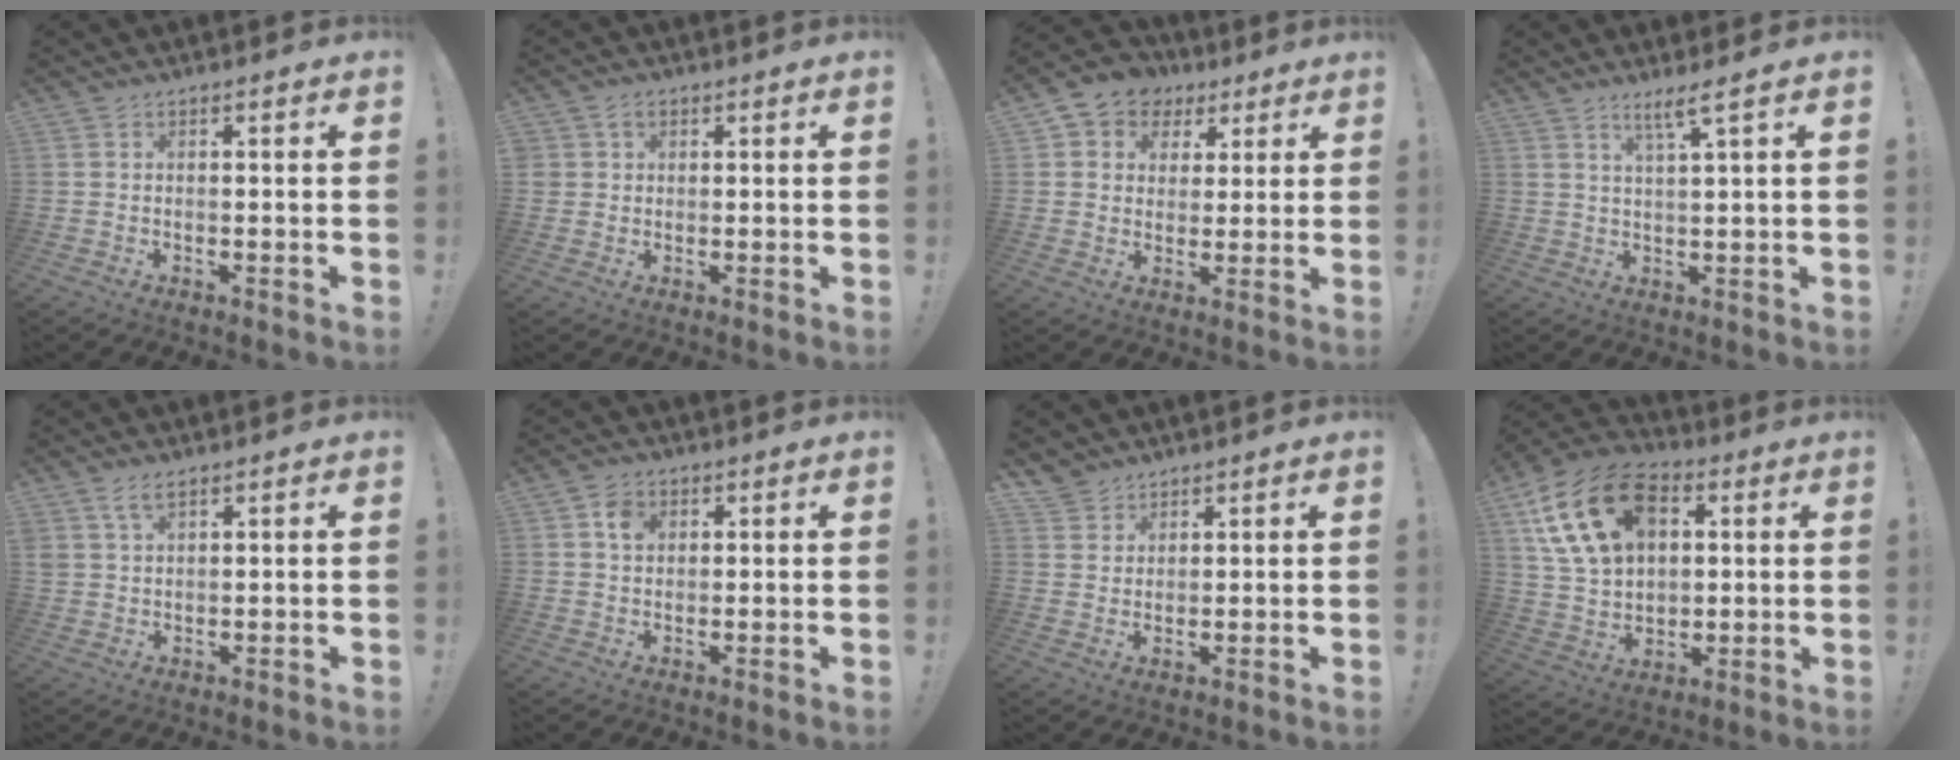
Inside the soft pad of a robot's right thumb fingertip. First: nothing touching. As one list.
[{"total": 2.9, "force": [1.4, 2.4, 0.7], "torque": [-0.015, -0.001, 0.027]}, {"total": 7.9, "force": [3.1, 7.0, 2.0], "torque": [-0.024, -0.016, 0.065]}, {"total": 4.4, "force": [2.9, -0.3, 3.2], "torque": [-0.055, -0.014, 0.045]}, {"total": 4.1, "force": [2.5, 2.0, 2.5], "torque": [-0.049, -0.005, 0.049]}, {"total": 4.5, "force": [1.8, 3.6, 2.2], "torque": [-0.021, -0.006, 0.028]}, {"total": 4.1, "force": [3.5, 2.3, 0.3], "torque": [-0.007, -0.024, 0.066]}, {"total": 20.8, "force": [8.0, 14.3, 12.8], "torque": [-0.224, -0.018, 0.152]}]